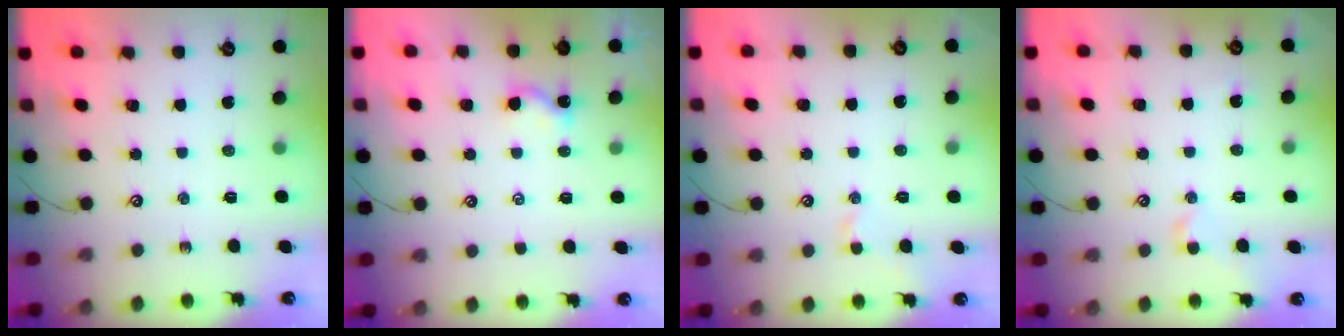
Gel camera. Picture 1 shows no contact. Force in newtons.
{"total": 1.1, "press": 1.0, "slide": 0.5}
{"total": 1.2, "press": 0.9, "slide": 0.7}
{"total": 0.8, "press": 0.8, "slide": 0.2}